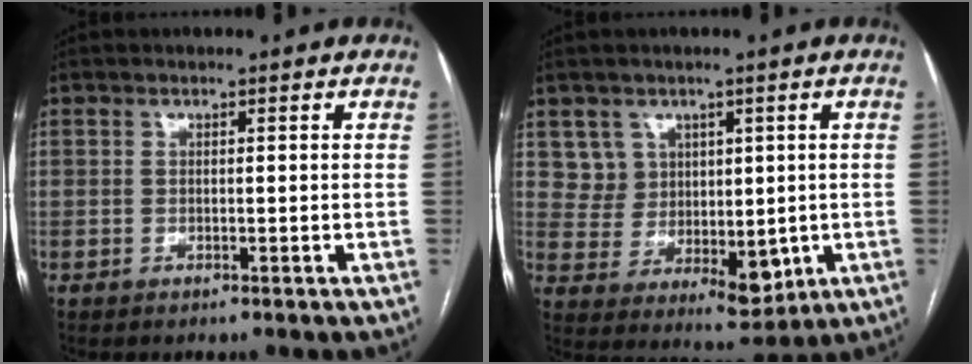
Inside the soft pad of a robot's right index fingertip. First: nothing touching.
{"total": 8.0, "force": [3.1, 7.0, 2.3], "torque": [-0.042, 0.016, 0.081]}